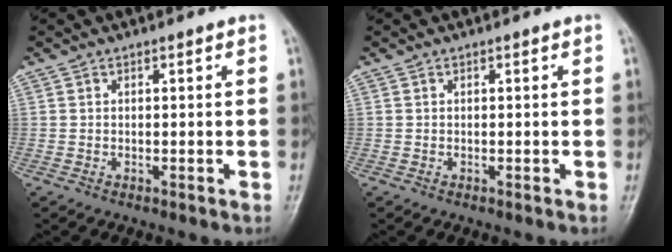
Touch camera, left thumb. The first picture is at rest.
{"total": 0.0}